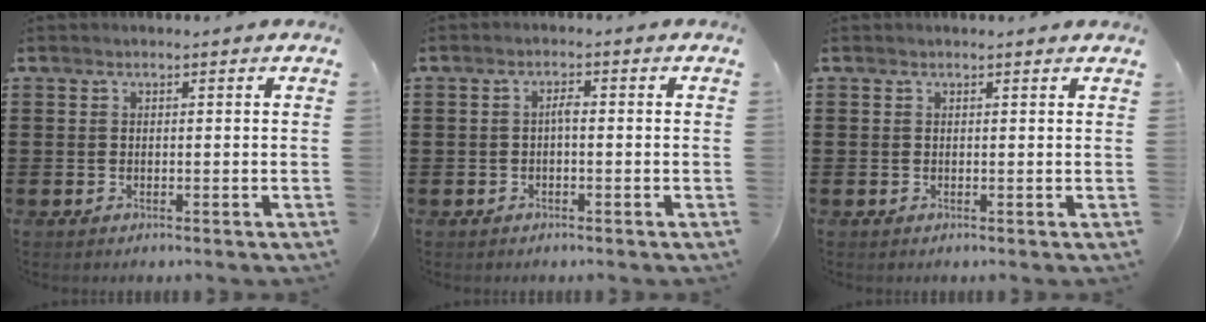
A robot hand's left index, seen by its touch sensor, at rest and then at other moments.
{"total": 1.6, "force": [-0.4, 0.6, 1.4], "torque": [-0.030, 0.005, -0.009]}
{"total": 0.6, "force": [0.4, 0.4, 0.1], "torque": [-0.003, 0.003, 0.007]}